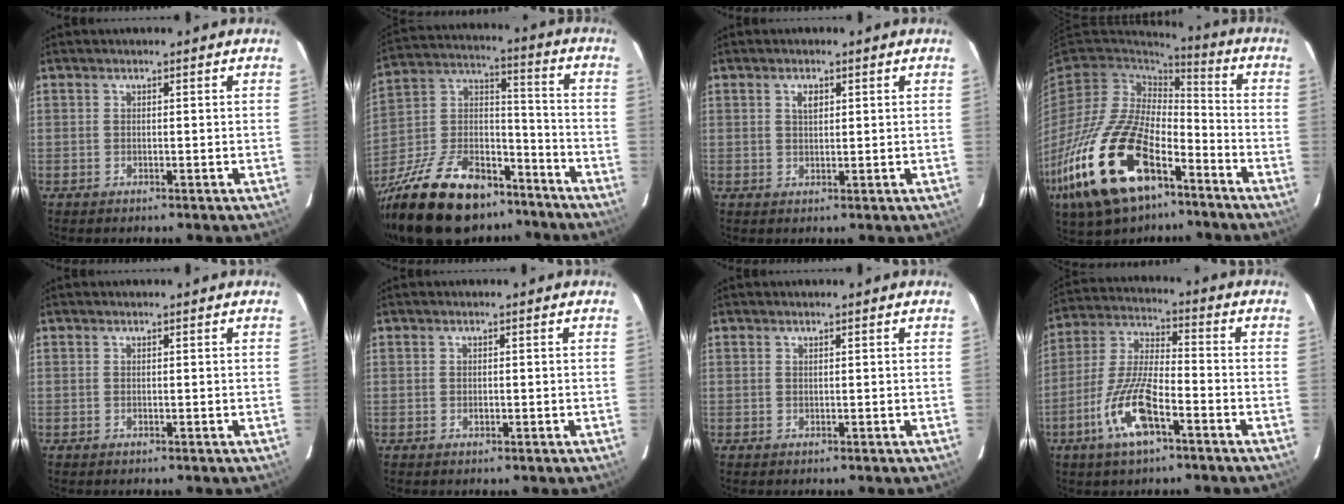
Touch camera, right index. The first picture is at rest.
{"total": 28.7, "force": [-20.3, 13.7, 15.1], "torque": [-0.320, 0.017, -0.321]}
{"total": 2.0, "force": [0.8, 1.1, 1.4], "torque": [-0.024, 0.004, 0.014]}
{"total": 26.3, "force": [-13.2, 13.2, 18.5], "torque": [-0.395, -0.030, -0.232]}
{"total": 0.0}
{"total": 0.7, "force": [-0.2, 0.6, 0.4], "torque": [-0.006, 0.000, -0.002]}
{"total": 0.0}
{"total": 12.9, "force": [-6.5, 3.7, 10.5], "torque": [-0.228, -0.007, -0.127]}